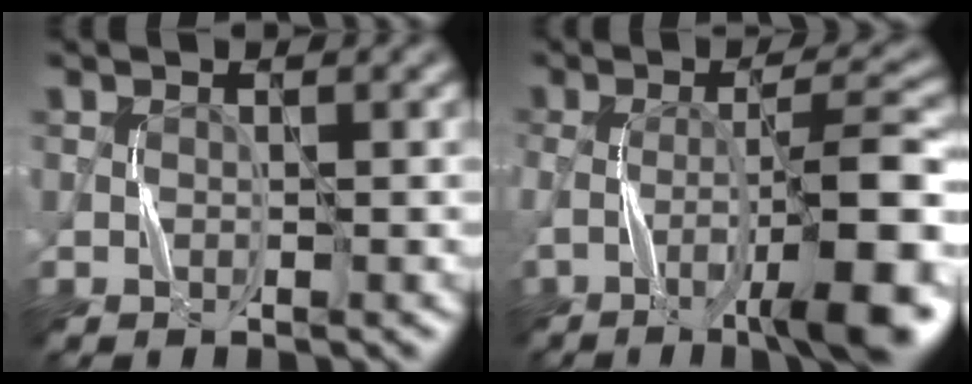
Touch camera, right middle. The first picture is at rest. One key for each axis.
{"total": 9.9, "fx": -3.2, "fy": 2.1, "fz": 9.1, "tx": -0.131, "ty": 0.007, "tz": -0.051}